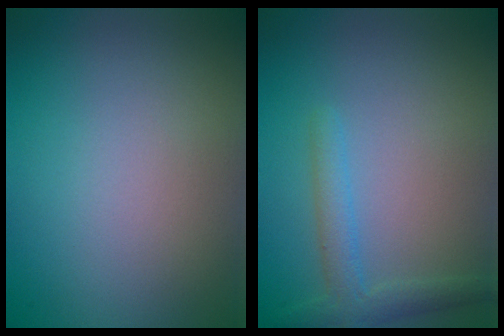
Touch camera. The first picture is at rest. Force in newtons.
{"total": 2.3, "press": 2.3, "slide": 0.1}